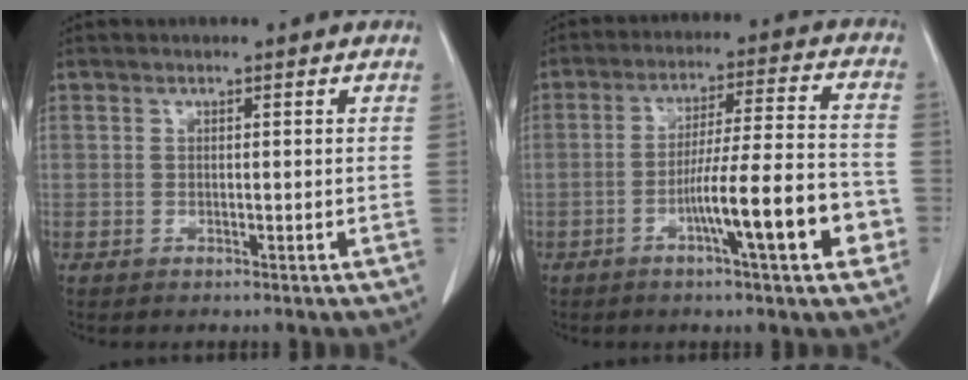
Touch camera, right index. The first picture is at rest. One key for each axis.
{"total": 12.5, "fx": -4.7, "fy": 0.7, "fz": 11.6, "tx": -0.182, "ty": 0.007, "tz": -0.074}